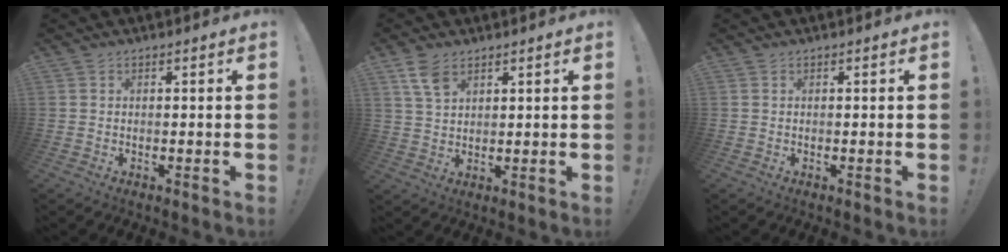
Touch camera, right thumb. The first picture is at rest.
{"total": 6.1, "force": [3.6, 3.3, 3.6], "torque": [-0.065, -0.013, 0.069]}
{"total": 0.0}